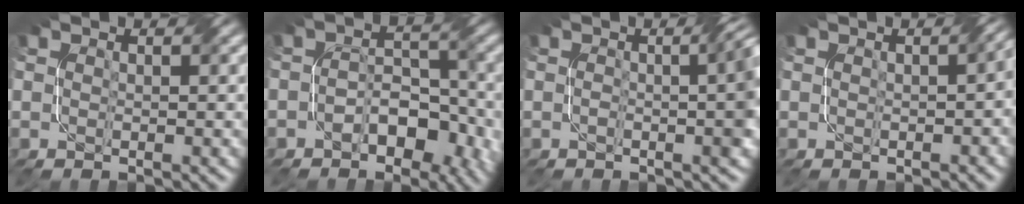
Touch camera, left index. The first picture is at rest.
{"total": 4.9, "force": [-2.1, 2.9, 3.3], "torque": [-0.043, 0.002, -0.034]}
{"total": 4.6, "force": [-0.2, 1.3, 4.4], "torque": [-0.047, 0.011, -0.007]}
{"total": 2.0, "force": [-0.2, 0.8, 1.8], "torque": [-0.020, 0.004, -0.001]}